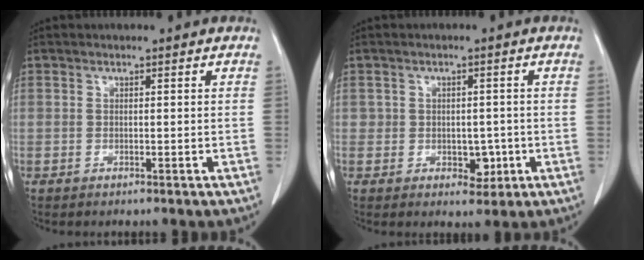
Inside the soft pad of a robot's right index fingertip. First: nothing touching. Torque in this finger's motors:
{"motor_torque": [0.00, 0.01, -0.07, 0.00]}